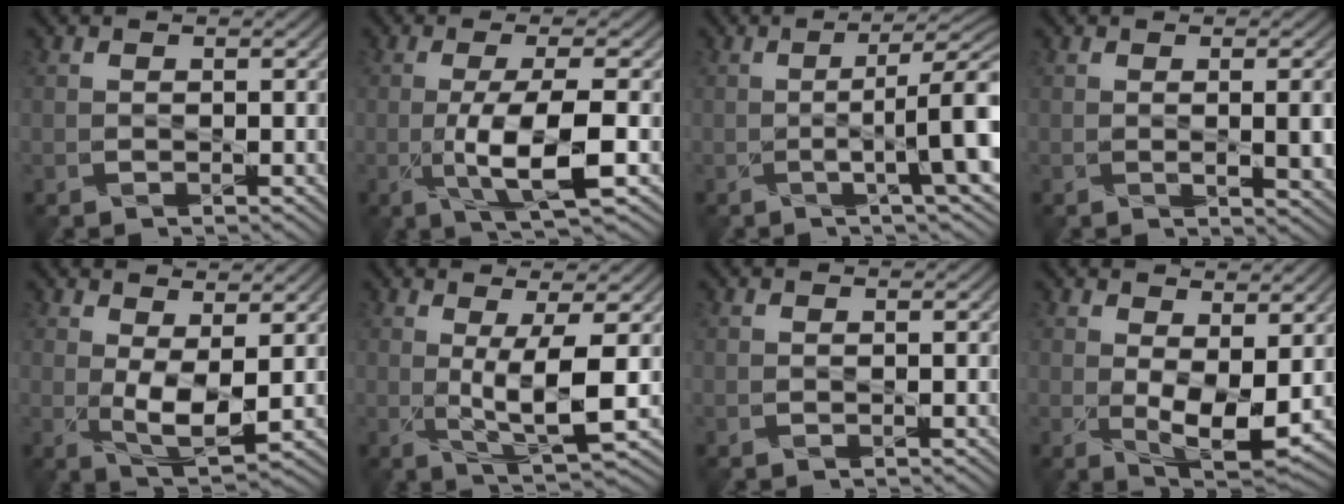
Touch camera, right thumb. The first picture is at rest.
{"total": 6.5, "force": [-1.9, 0.8, 6.2], "torque": [-0.116, 0.003, -0.031]}
{"total": 9.1, "force": [-1.6, 1.3, 8.9], "torque": [-0.124, 0.006, -0.015]}
{"total": 3.9, "force": [-0.4, 0.9, 3.7], "torque": [-0.056, -0.008, 0.004]}
{"total": 4.8, "force": [1.0, 2.1, 4.2], "torque": [-0.096, -0.006, 0.025]}
{"total": 5.3, "force": [-0.1, 1.0, 5.3], "torque": [-0.115, -0.006, 0.009]}
{"total": 0.0}
{"total": 6.9, "force": [0.7, 3.7, 5.8], "torque": [-0.120, -0.017, 0.021]}